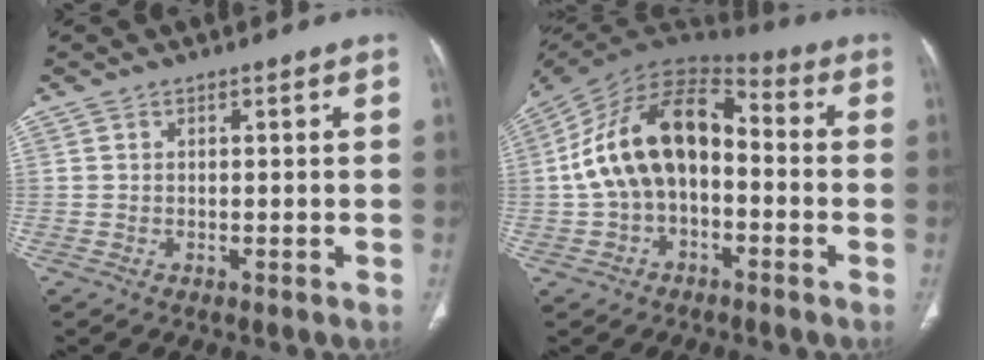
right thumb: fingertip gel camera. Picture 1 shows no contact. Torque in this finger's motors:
{"motor_torque": [2.52, 2.48, 2.01, -0.76, 0.25]}